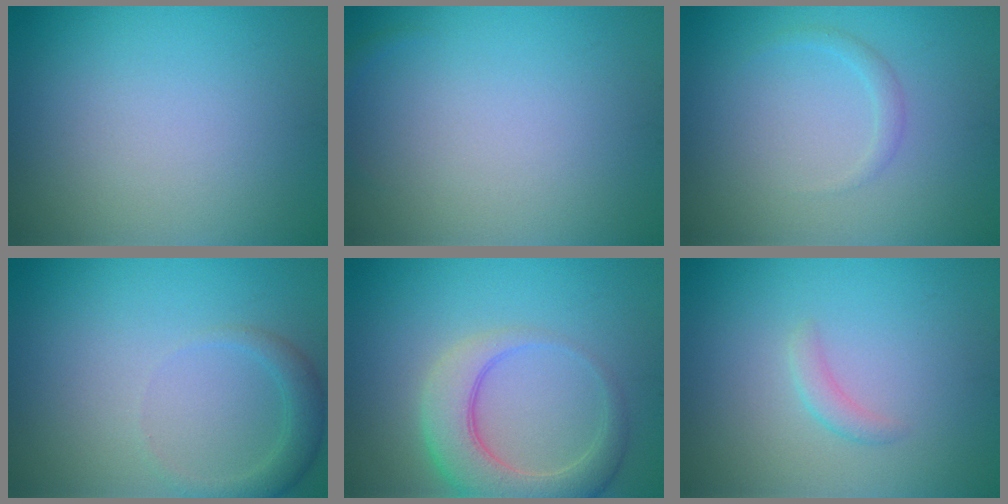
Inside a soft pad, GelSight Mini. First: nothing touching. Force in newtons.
{"total": 0.6, "press": 0.6, "slide": 0.1}
{"total": 1.0, "press": 1.0, "slide": 0.1}
{"total": 2.2, "press": 2.2, "slide": 0.2}
{"total": 5.5, "press": 5.5, "slide": 0.5}
{"total": 1.2, "press": 1.2, "slide": 0.1}